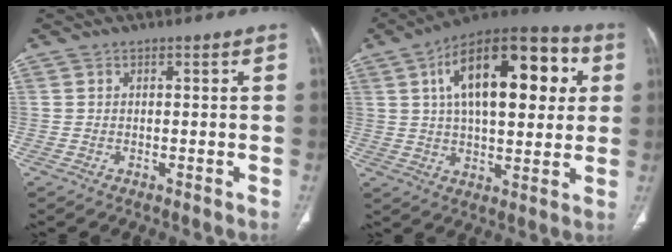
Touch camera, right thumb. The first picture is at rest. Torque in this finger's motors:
{"motor_torque": [0.24, 4.76, 2.03, 0.74, 0.23]}